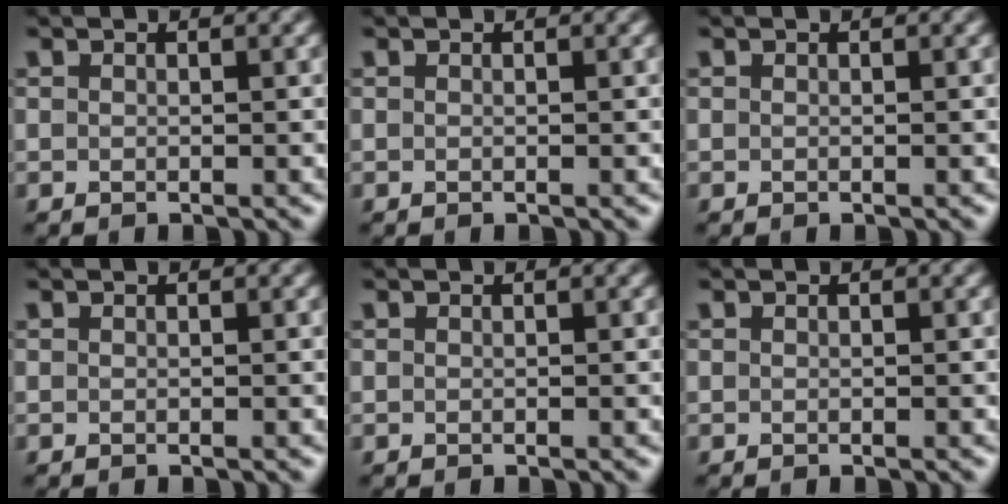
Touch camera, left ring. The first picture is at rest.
{"total": 0.0}
{"total": 0.0}
{"total": 0.0}
{"total": 0.0}
{"total": 0.0}